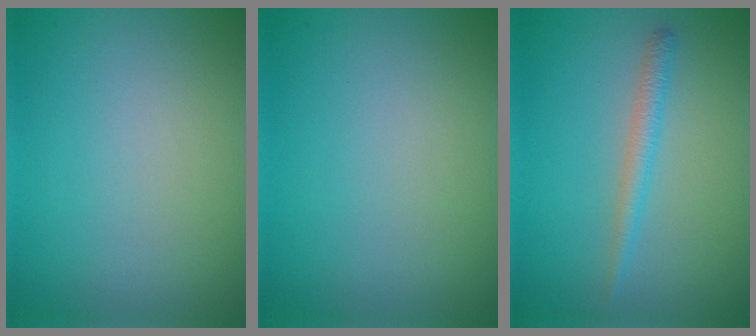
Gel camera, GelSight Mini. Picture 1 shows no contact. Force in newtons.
{"total": 0.0}
{"total": 1.7, "press": 1.7, "slide": 0.0}